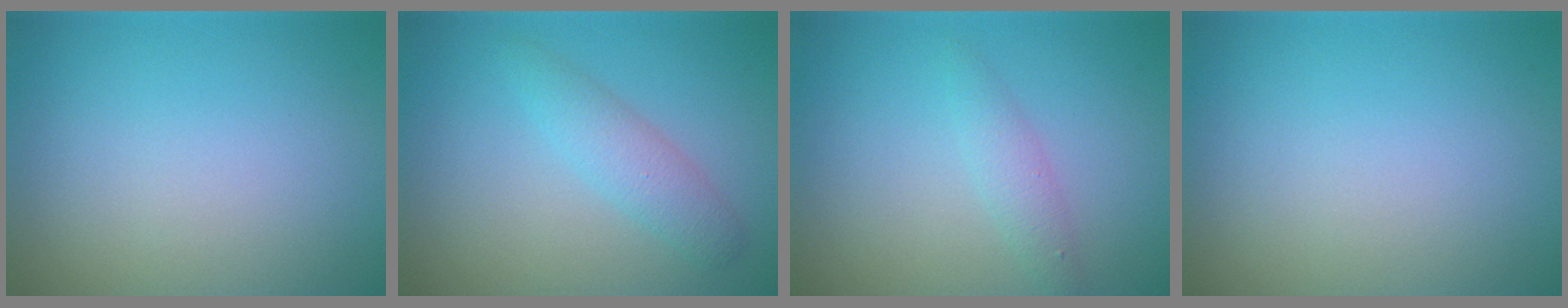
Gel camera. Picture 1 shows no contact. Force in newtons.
{"total": 2.4, "press": 2.4, "slide": 0.1}
{"total": 1.6, "press": 1.6, "slide": 0.1}
{"total": 0.0}